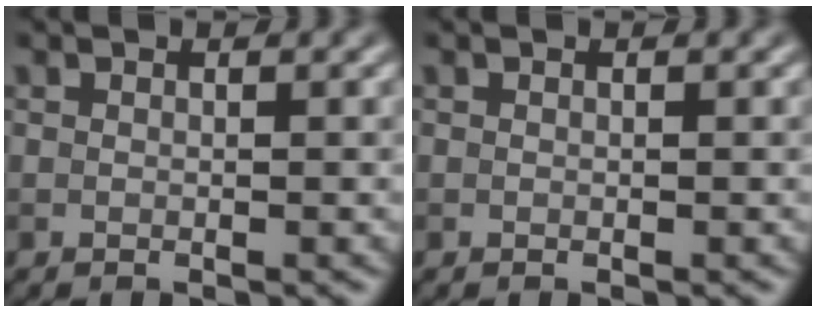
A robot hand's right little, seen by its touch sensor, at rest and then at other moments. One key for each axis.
{"total": 0.0}